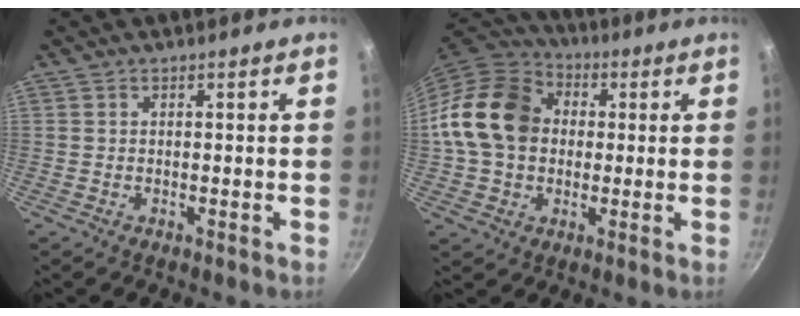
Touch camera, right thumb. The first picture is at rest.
{"total": 17.4, "force": [1.7, 13.8, 10.5], "torque": [-0.172, 0.031, 0.018]}